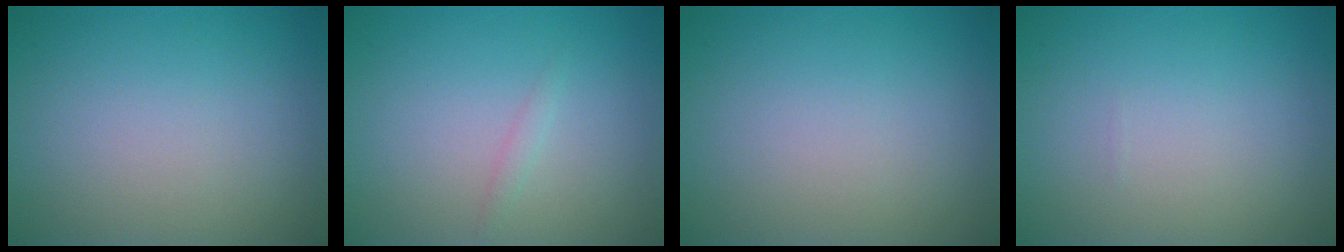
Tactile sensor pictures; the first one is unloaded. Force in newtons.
{"total": 0.7, "press": 0.7, "slide": 0.0}
{"total": 0.0}
{"total": 0.0}